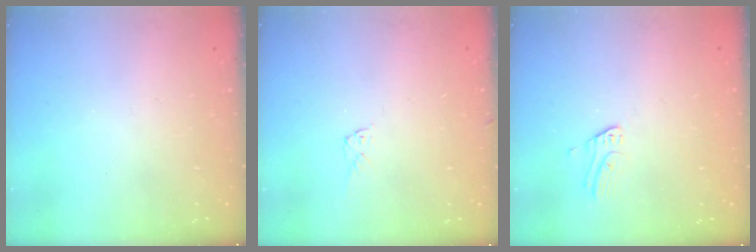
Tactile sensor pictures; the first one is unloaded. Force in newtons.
{"total": 3.9, "press": 3.9, "slide": 0.2}
{"total": 2.8, "press": 2.8, "slide": 0.2}